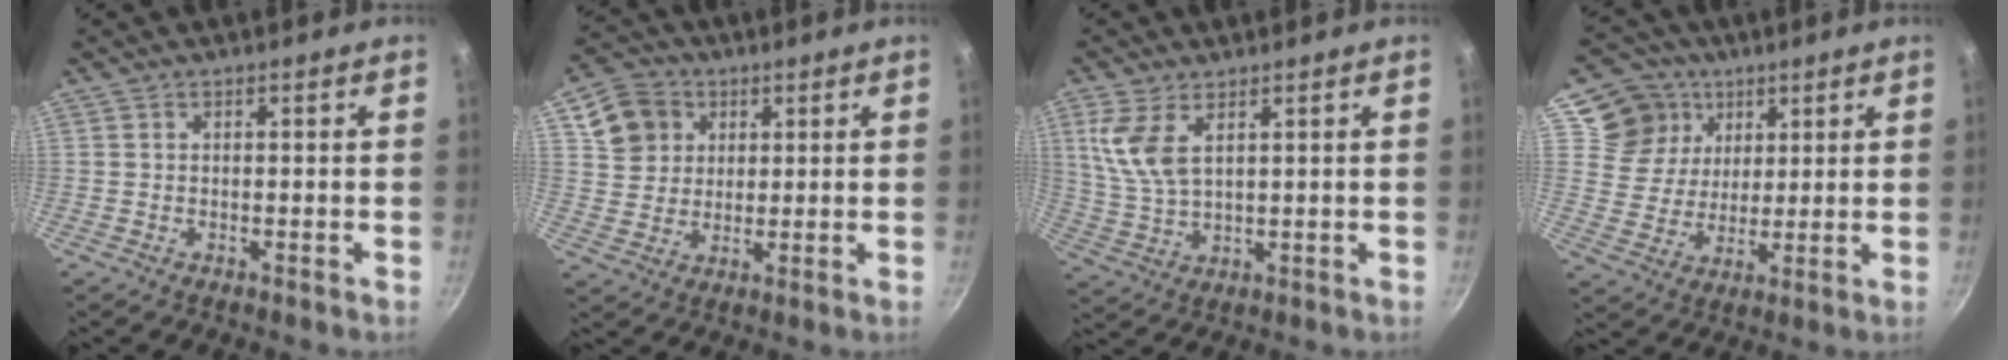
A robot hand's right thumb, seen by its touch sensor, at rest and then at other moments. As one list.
[{"total": 9.4, "force": [3.7, 8.0, 3.2], "torque": [-0.027, 0.007, 0.066]}, {"total": 8.2, "force": [3.4, 4.0, 6.3], "torque": [-0.128, -0.016, 0.074]}, {"total": 11.6, "force": [5.5, 9.9, 2.6], "torque": [-0.012, -0.020, 0.095]}]